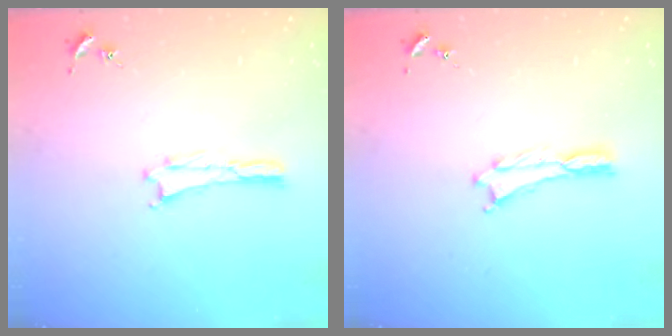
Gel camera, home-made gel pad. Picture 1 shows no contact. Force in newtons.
{"total": 0.0}